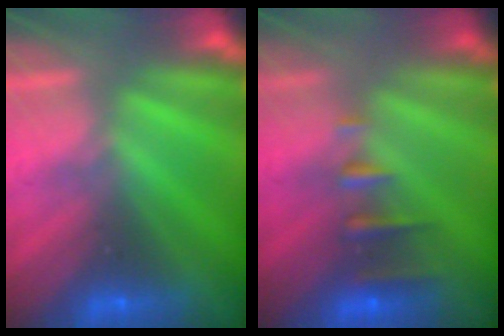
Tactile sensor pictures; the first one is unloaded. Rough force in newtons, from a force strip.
{"total": 2.3}